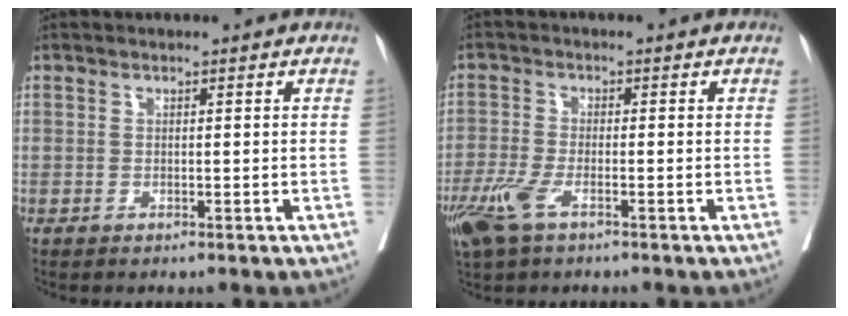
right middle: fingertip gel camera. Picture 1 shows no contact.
{"total": 5.7, "force": [-3.2, 1.8, 4.4], "torque": [-0.105, -0.014, -0.061]}